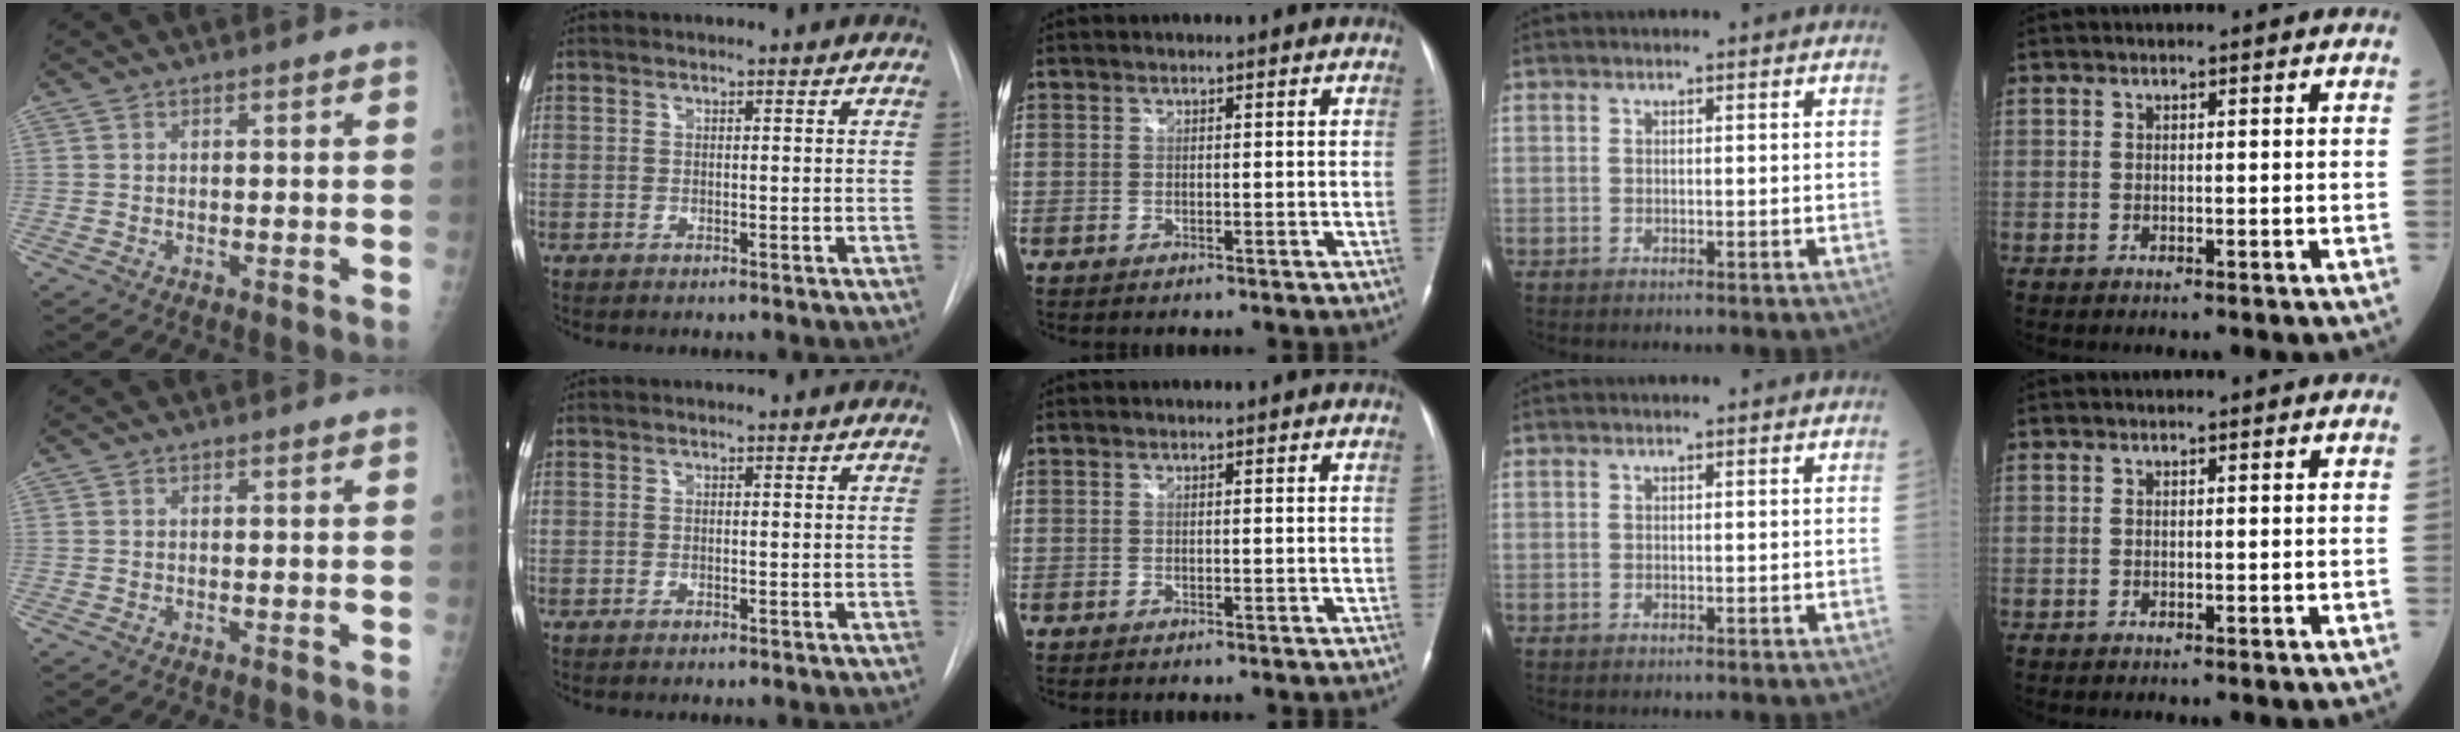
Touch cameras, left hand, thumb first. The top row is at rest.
{}